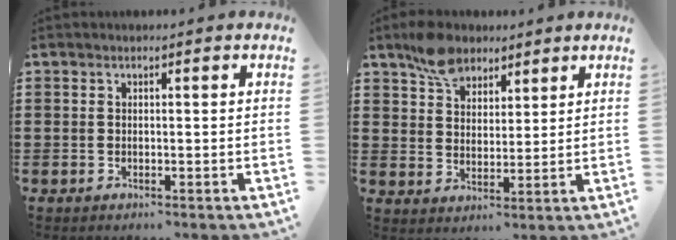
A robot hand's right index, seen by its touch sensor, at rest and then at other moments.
{"total": 6.2, "force": [4.6, 3.5, 2.3], "torque": [-0.055, 0.006, 0.087]}